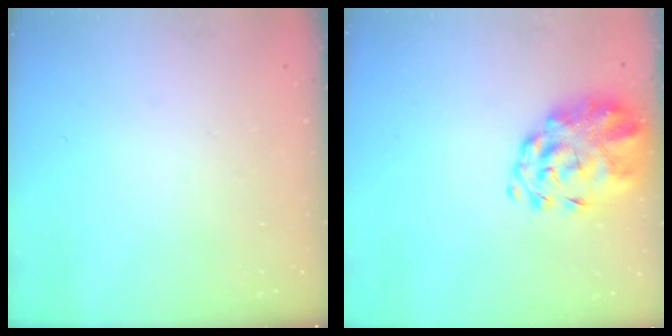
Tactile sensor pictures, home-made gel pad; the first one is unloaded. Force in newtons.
{"total": 4.8, "press": 4.5, "slide": 1.7}